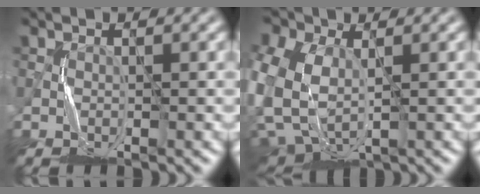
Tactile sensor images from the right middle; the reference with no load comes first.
{"total": 10.7, "force": [0.1, 7.6, 7.6], "torque": [-0.194, -0.021, 0.015]}